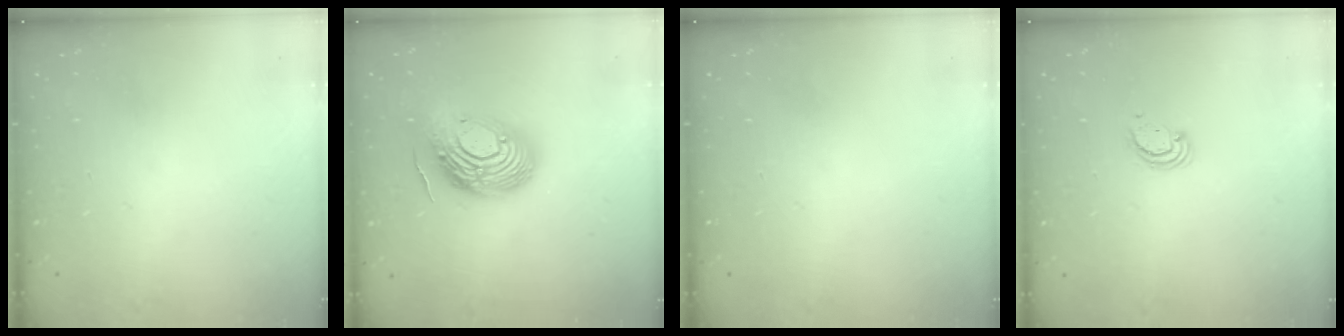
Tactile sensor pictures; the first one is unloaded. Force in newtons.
{"total": 16.9, "press": 16.9, "slide": 1.2}
{"total": 0.0}
{"total": 2.3, "press": 2.3, "slide": 0.2}